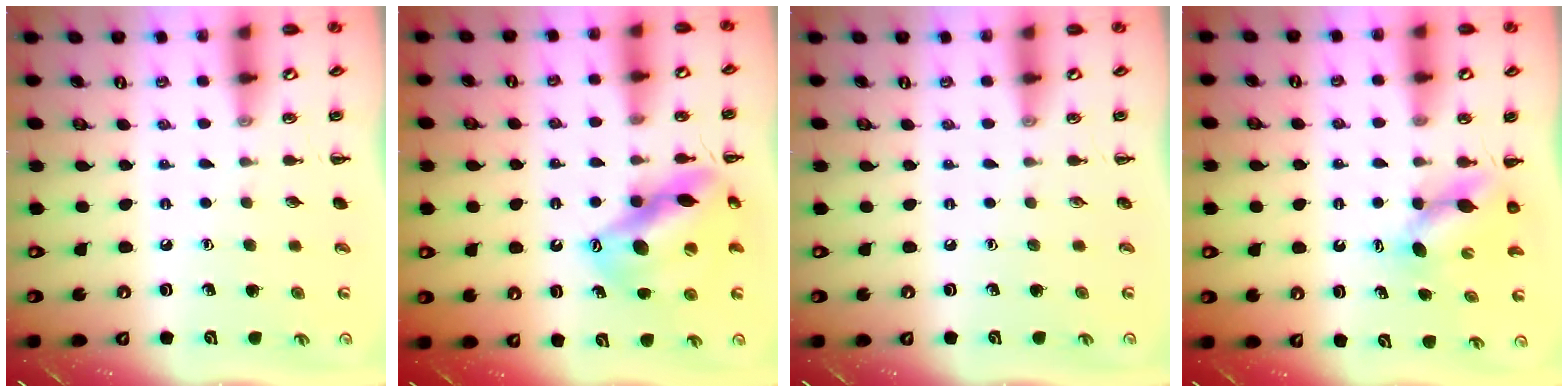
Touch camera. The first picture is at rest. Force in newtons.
{"total": 15.2, "press": 14.8, "slide": 3.7}
{"total": 0.0}
{"total": 4.9, "press": 4.9, "slide": 0.5}